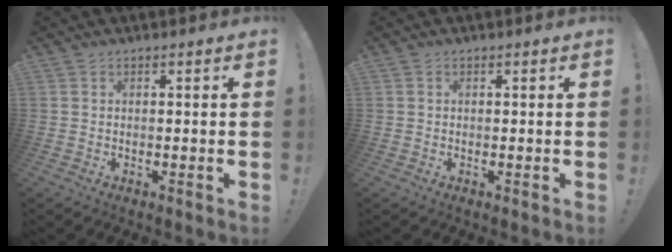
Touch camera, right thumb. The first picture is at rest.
{"total": 0.0}